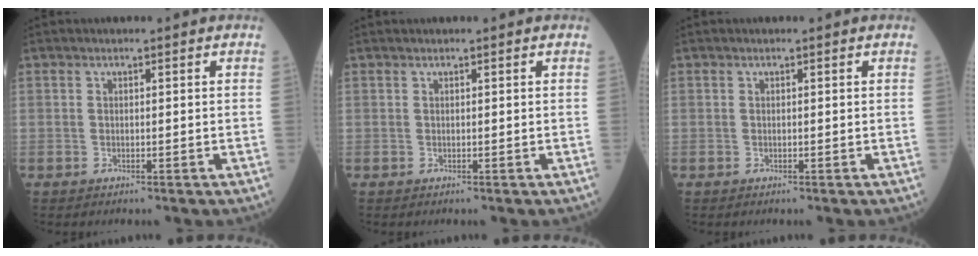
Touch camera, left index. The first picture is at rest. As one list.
[{"total": 0.0}, {"total": 0.0}]